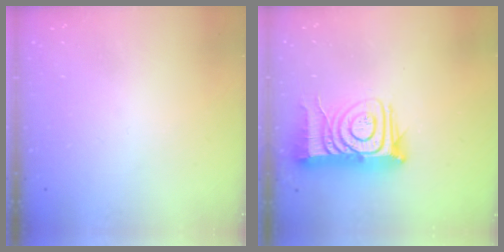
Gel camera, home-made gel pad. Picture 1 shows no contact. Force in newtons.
{"total": 15.9, "press": 15.8, "slide": 1.6}